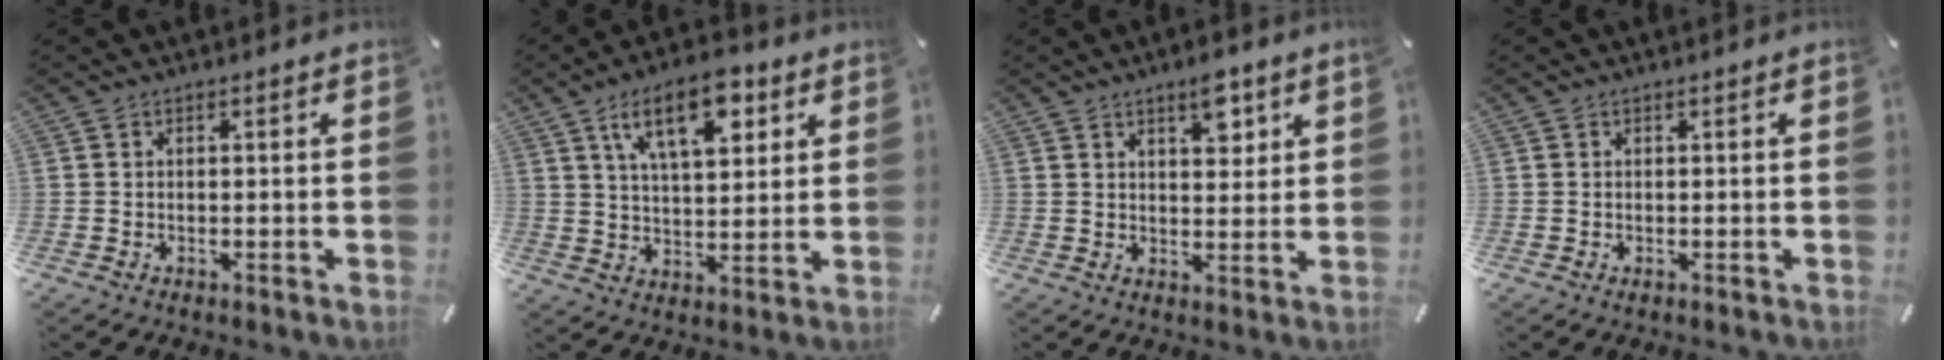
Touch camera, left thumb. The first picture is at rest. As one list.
[{"total": 14.2, "force": [7.2, 6.6, 10.3], "torque": [-0.163, -0.014, 0.122]}, {"total": 6.0, "force": [3.8, 2.7, 3.9], "torque": [-0.045, -0.019, 0.059]}, {"total": 0.0}]